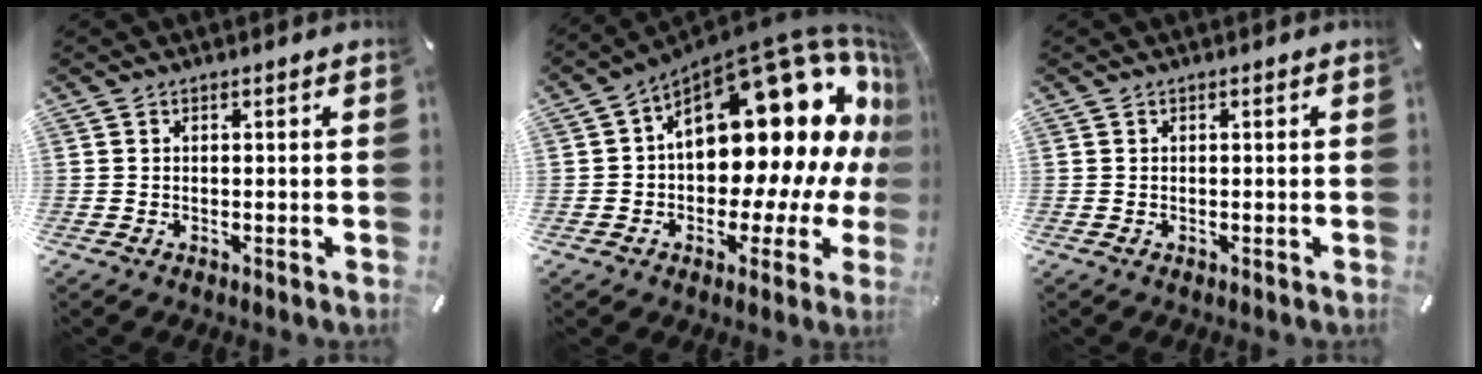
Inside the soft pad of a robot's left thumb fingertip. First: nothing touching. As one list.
[{"total": 26.2, "force": [8.9, 13.8, 20.3], "torque": [-0.292, -0.091, 0.162]}, {"total": 0.0}]